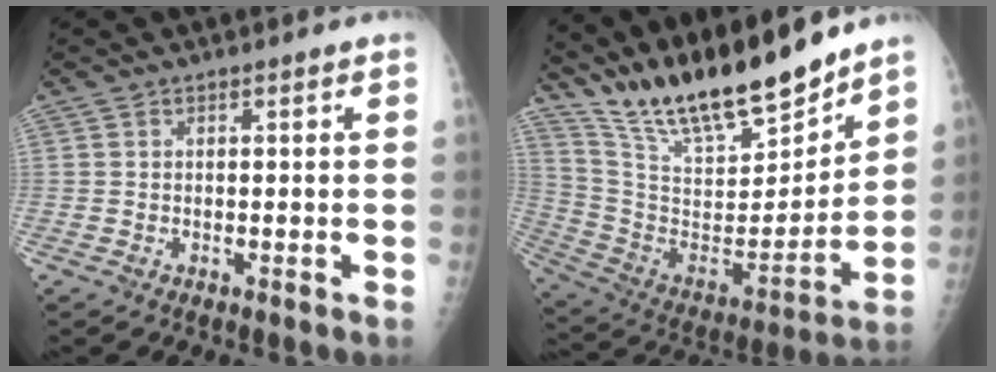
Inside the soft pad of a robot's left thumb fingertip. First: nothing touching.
{"total": 22.5, "force": [19.4, 4.8, 10.5], "torque": [-0.148, -0.101, 0.347]}